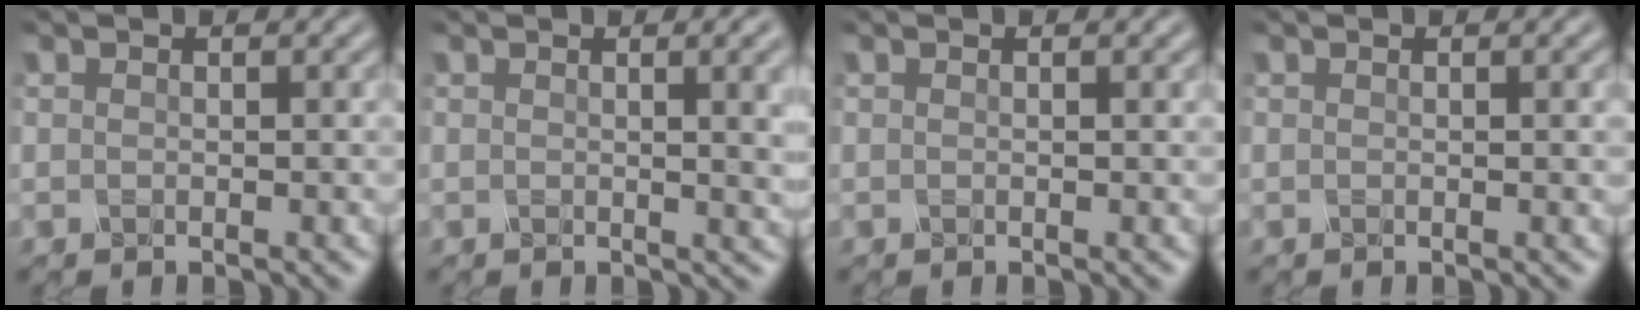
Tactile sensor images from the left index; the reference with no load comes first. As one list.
[{"total": 7.2, "force": [1.8, 3.4, 6.1], "torque": [-0.026, 0.042, 0.008]}, {"total": 0.7, "force": [0.3, 0.4, 0.5], "torque": [0.002, -0.001, -0.004]}, {"total": 1.2, "force": [0.3, 0.5, 1.0], "torque": [-0.003, -0.001, -0.002]}]